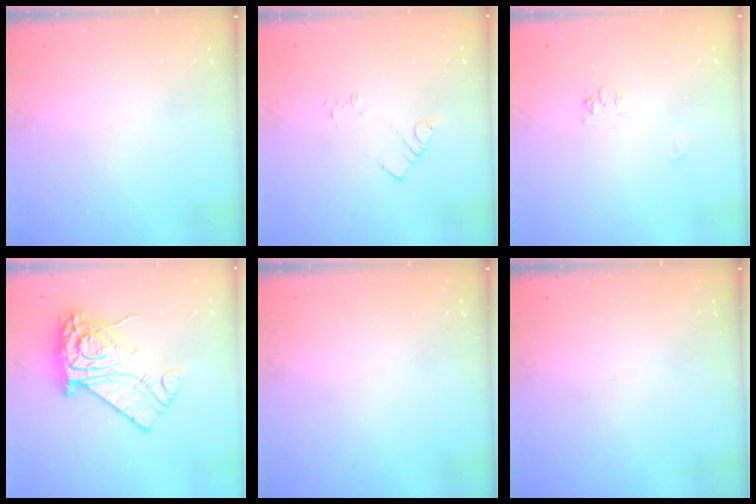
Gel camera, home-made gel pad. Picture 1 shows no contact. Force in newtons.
{"total": 2.3, "press": 2.3, "slide": 0.3}
{"total": 5.5, "press": 5.5, "slide": 0.7}
{"total": 16.5, "press": 16.4, "slide": 1.8}
{"total": 0.0}
{"total": 0.0}